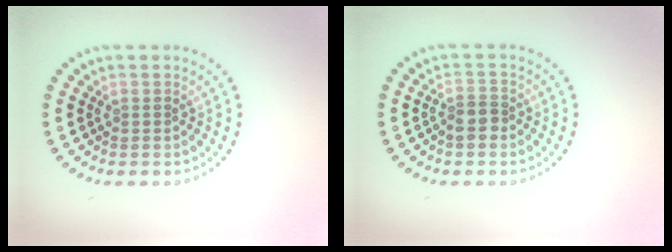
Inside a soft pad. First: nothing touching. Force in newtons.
{"total": 1.9, "press": 1.6, "slide": 1.0}